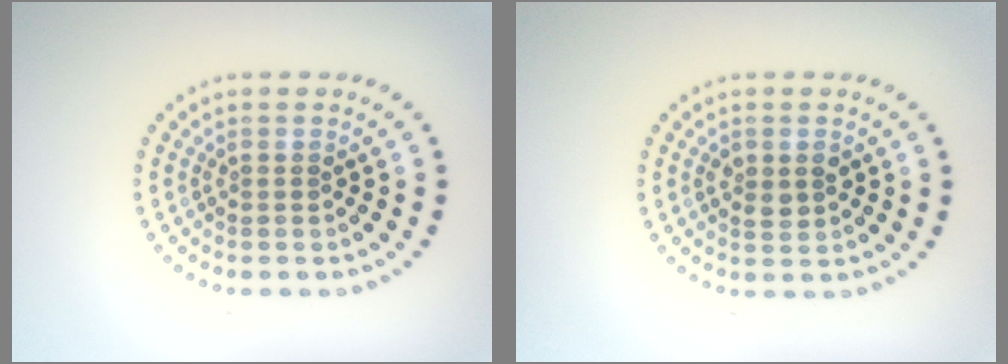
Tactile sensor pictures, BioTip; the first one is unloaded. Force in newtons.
{"total": 1.7, "press": 1.7, "slide": 0.2}